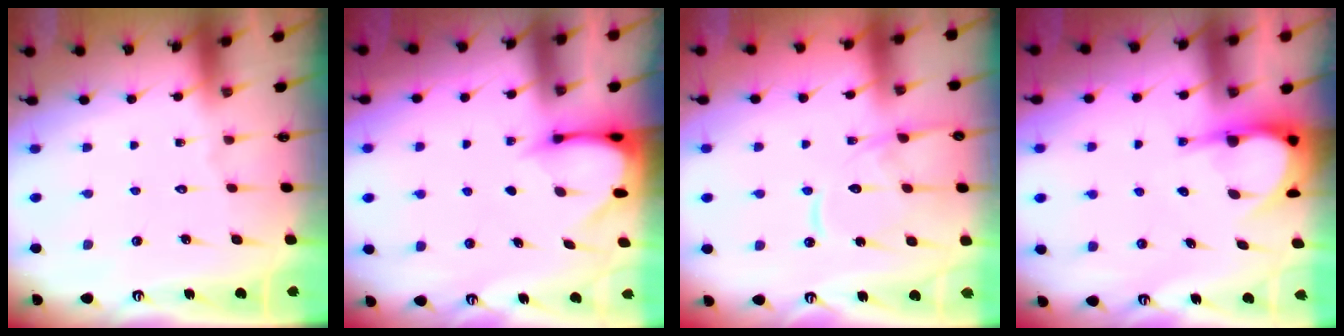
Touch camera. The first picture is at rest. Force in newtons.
{"total": 3.3, "press": 3.3, "slide": 0.3}
{"total": 13.4, "press": 13.4, "slide": 1.4}
{"total": 5.5, "press": 5.5, "slide": 0.4}